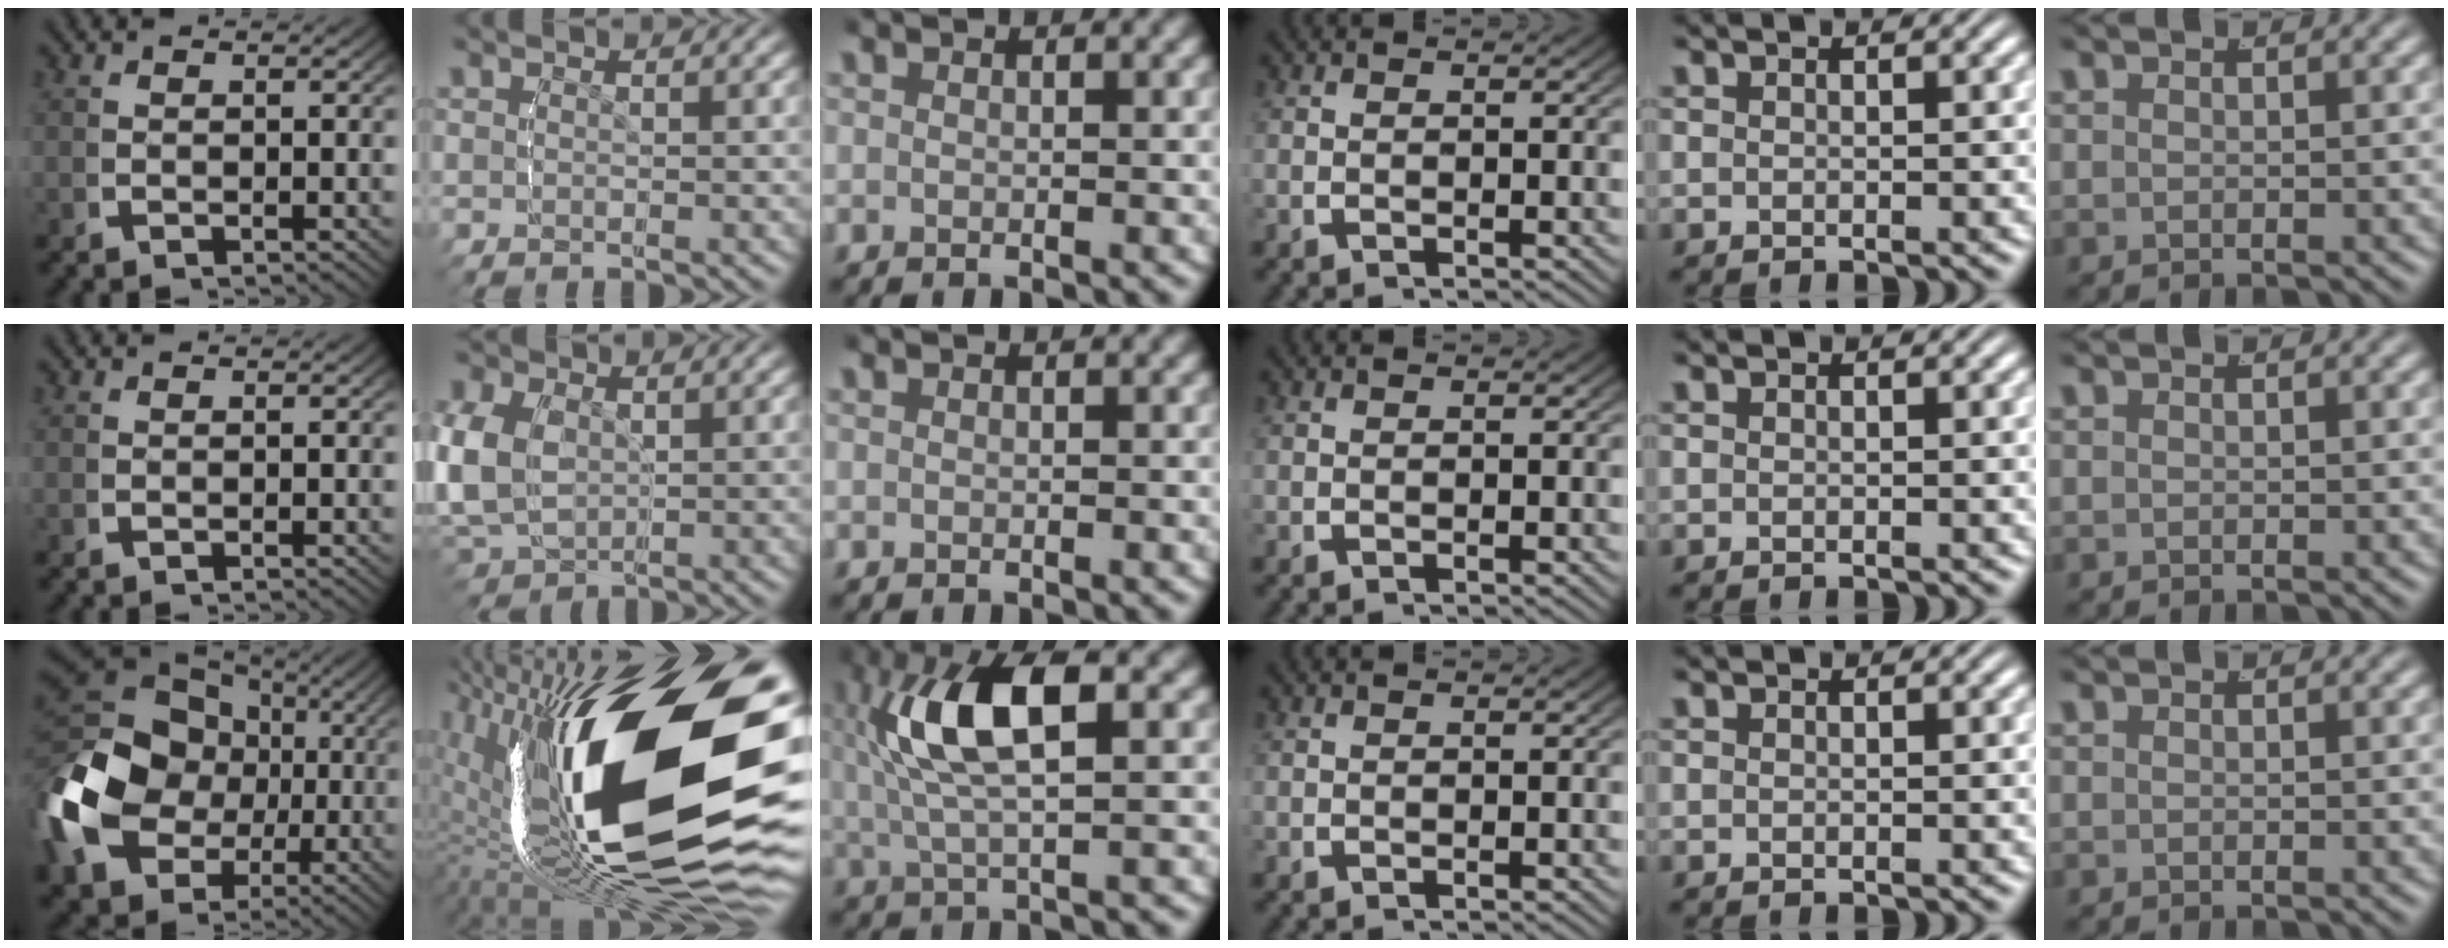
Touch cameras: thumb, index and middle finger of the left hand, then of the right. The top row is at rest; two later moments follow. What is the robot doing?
{"motion": "grasp_and_lifting", "object": "scissors"}